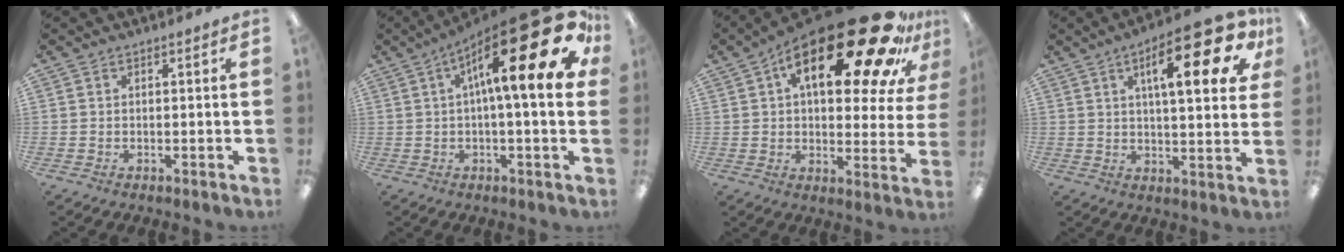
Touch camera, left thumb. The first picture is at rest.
{"total": 25.3, "force": [9.1, 6.5, 22.7], "torque": [-0.349, -0.053, 0.140]}
{"total": 28.8, "force": [15.5, 11.0, 21.7], "torque": [-0.331, -0.084, 0.247]}
{"total": 17.8, "force": [7.8, 5.6, 14.9], "torque": [-0.211, -0.022, 0.111]}